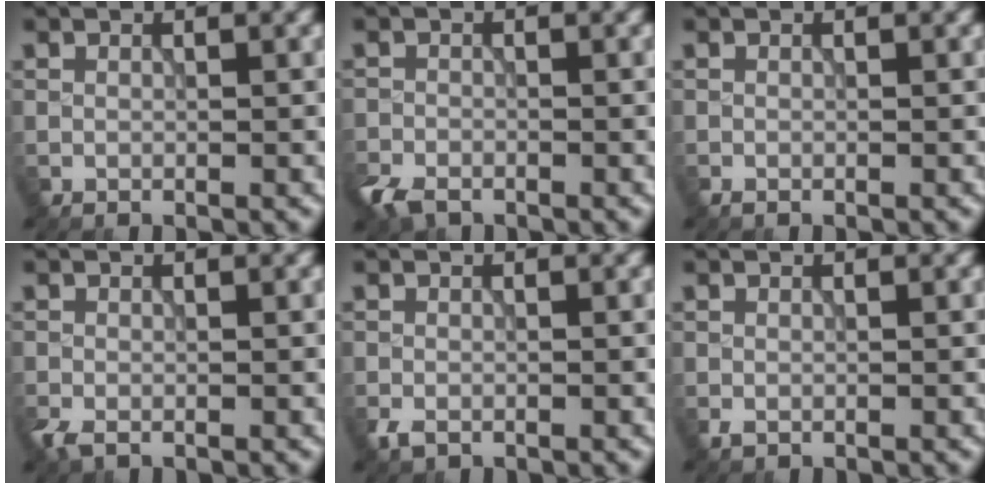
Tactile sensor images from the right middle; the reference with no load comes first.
{"total": 2.9, "force": [-2.3, 1.4, 1.2], "torque": [-0.025, -0.008, -0.053]}
{"total": 0.6, "force": [-0.5, 0.2, 0.1], "torque": [-0.002, -0.004, -0.011]}
{"total": 1.6, "force": [-1.2, 0.7, 0.8], "torque": [-0.024, -0.006, -0.028]}
{"total": 1.4, "force": [-0.9, 0.9, 0.7], "torque": [-0.015, -0.003, -0.020]}
{"total": 0.8, "force": [-0.4, 0.5, 0.4], "torque": [-0.010, -0.005, -0.008]}